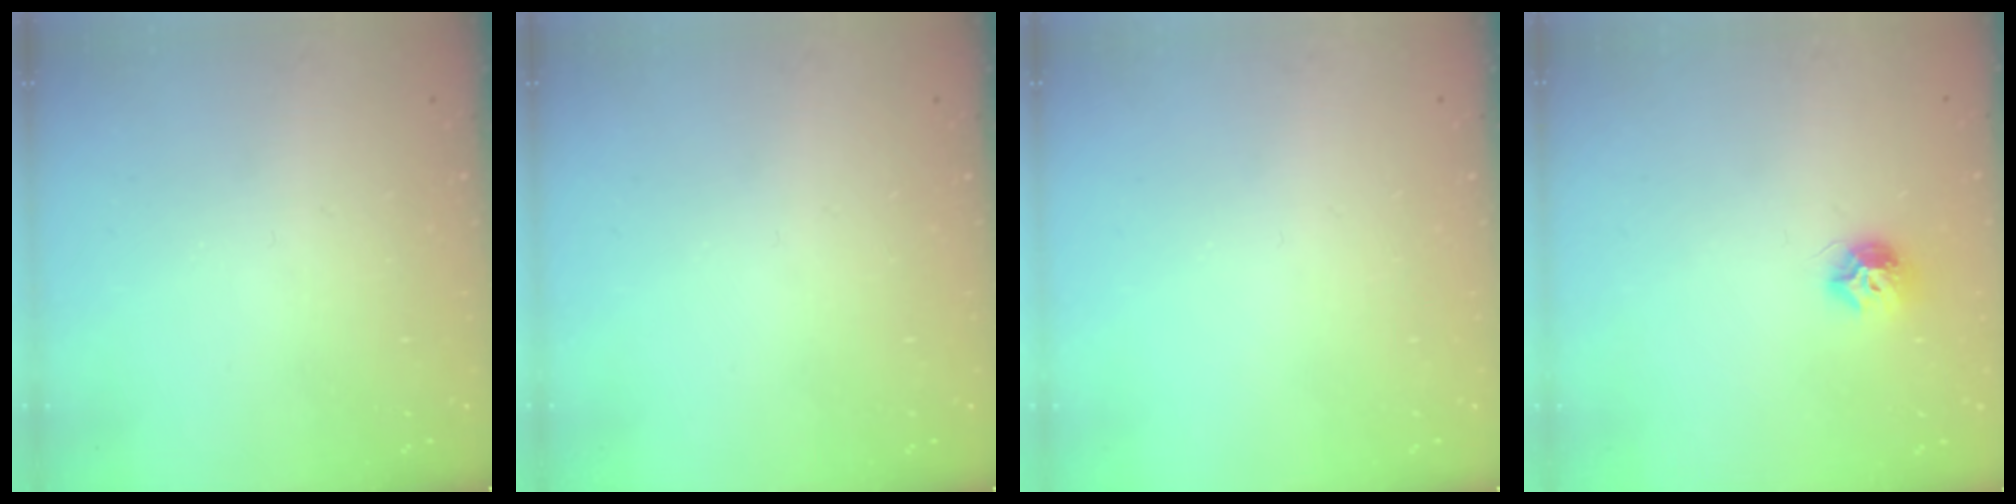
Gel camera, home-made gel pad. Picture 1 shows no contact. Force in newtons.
{"total": 0.0}
{"total": 0.0}
{"total": 7.9, "press": 7.9, "slide": 0.4}